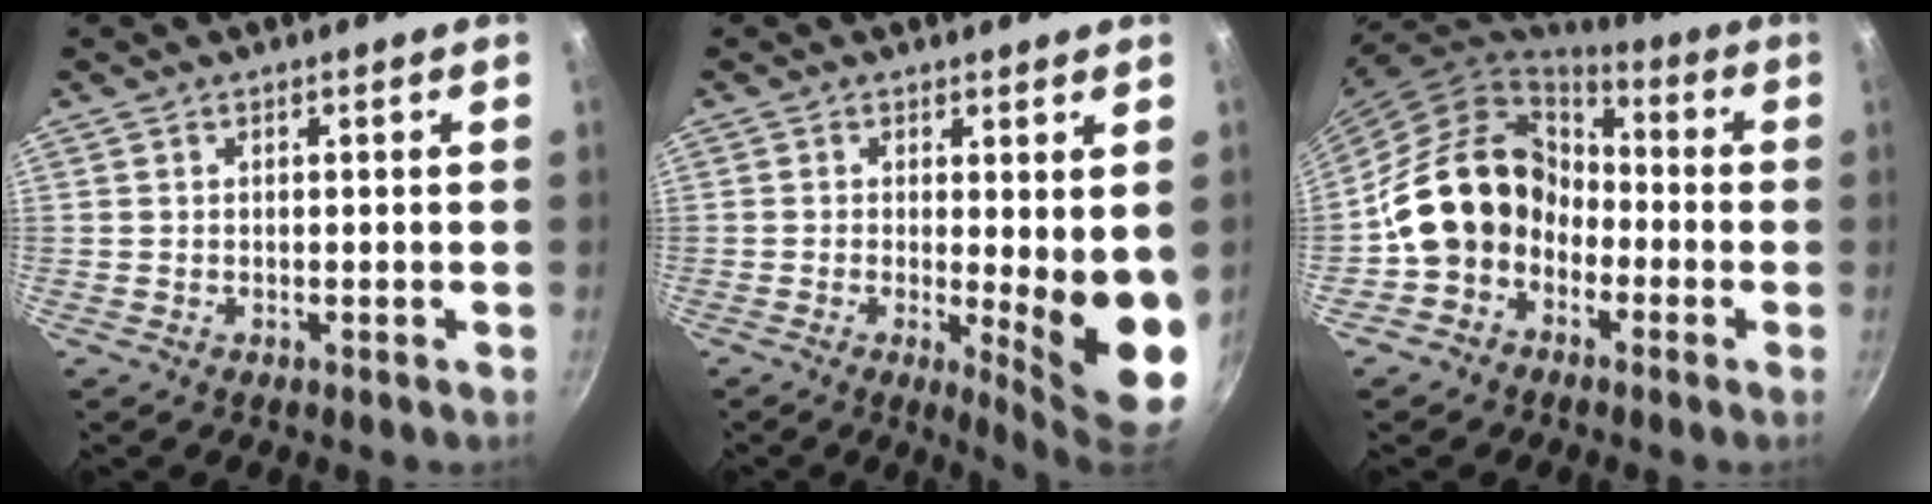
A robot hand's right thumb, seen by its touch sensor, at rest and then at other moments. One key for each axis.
{"total": 10.5, "fx": -0.5, "fy": 2.1, "fz": 10.3, "tx": -0.129, "ty": -0.029, "tz": 0.000}
{"total": 15.3, "fx": -4.0, "fy": 12.5, "fz": 7.7, "tx": -0.102, "ty": 0.060, "tz": -0.080}